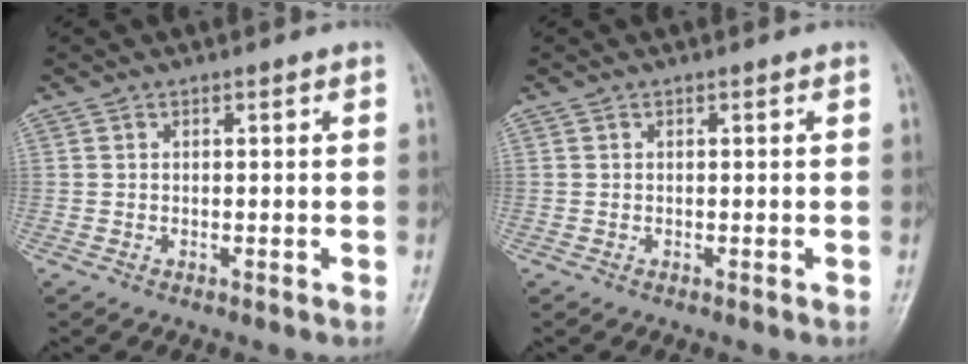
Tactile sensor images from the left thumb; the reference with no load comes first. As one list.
[{"total": 0.0}]